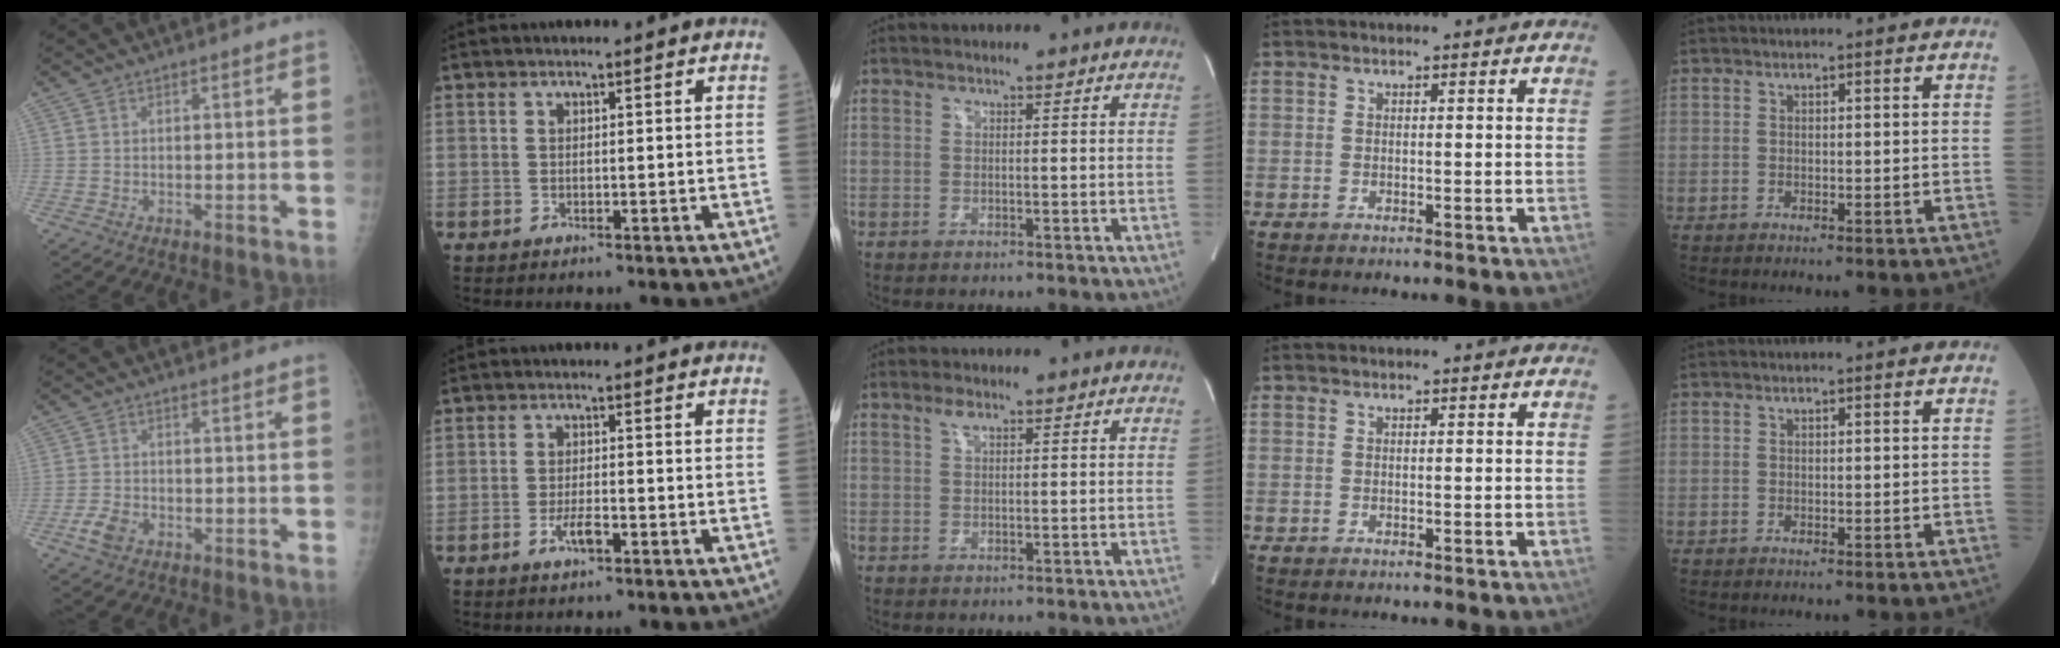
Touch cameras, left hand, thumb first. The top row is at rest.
{"thumb": {"total": 3.6, "force": [-1.8, 2.3, 2.1], "torque": [-0.044, 0.004, -0.033]}, "index": {"total": 2.9, "force": [-1.5, 0.6, 2.4], "torque": [-0.049, -0.001, -0.028]}, "middle": {"total": 1.4, "force": [0.9, 0.4, 1.0], "torque": [-0.023, 0.006, 0.017]}}